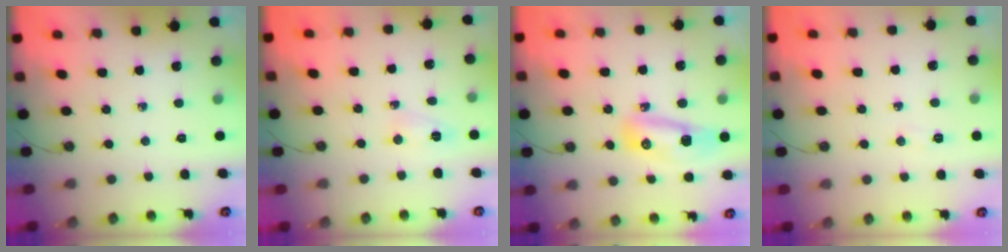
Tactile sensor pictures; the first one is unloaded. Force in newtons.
{"total": 2.9, "press": 2.8, "slide": 0.5}
{"total": 10.3, "press": 10.0, "slide": 2.4}
{"total": 3.4, "press": 3.3, "slide": 0.9}